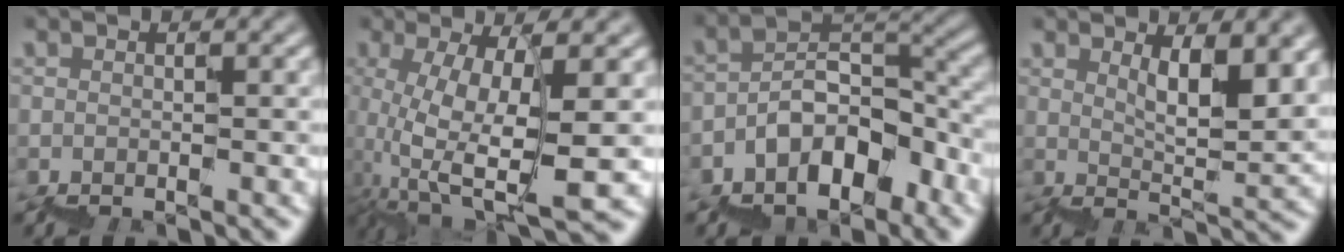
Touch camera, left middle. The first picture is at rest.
{"total": 8.2, "force": [2.9, 1.9, 7.4], "torque": [-0.133, -0.010, 0.068]}
{"total": 6.7, "force": [-3.7, 3.9, 4.0], "torque": [-0.051, 0.027, -0.071]}
{"total": 5.6, "force": [2.5, 1.4, 4.8], "torque": [-0.078, 0.005, 0.042]}